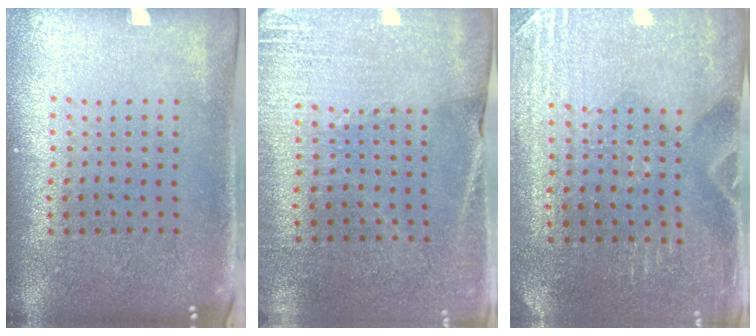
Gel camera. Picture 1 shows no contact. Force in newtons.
{"total": 2.7, "press": 2.6, "slide": 0.7}
{"total": 2.9, "press": 2.8, "slide": 0.8}